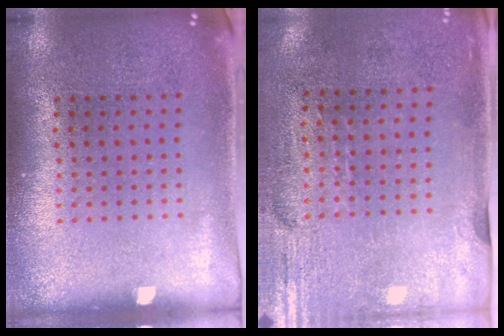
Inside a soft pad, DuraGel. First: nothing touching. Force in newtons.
{"total": 3.0, "press": 2.5, "slide": 1.6}